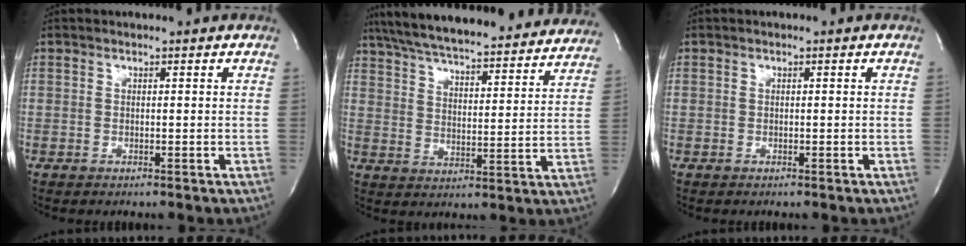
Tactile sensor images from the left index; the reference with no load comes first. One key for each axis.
{"total": 31.4, "fx": 28.2, "fy": 5.2, "fz": 12.8, "tx": -0.220, "ty": -0.023, "tz": 0.367}
{"total": 0.0}